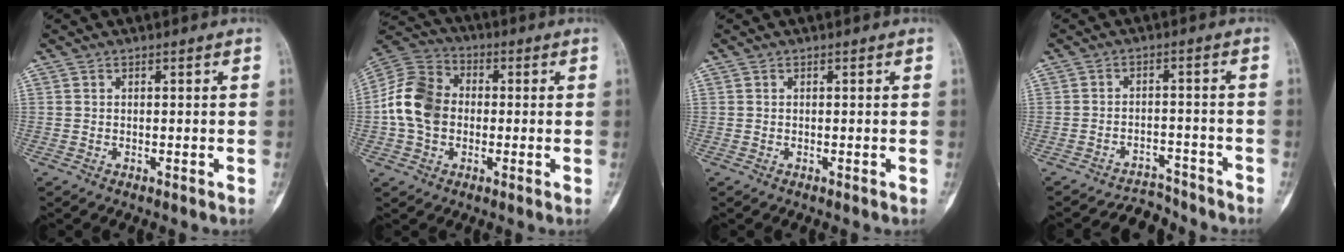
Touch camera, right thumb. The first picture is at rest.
{"total": 12.0, "force": [-0.9, 9.2, 7.5], "torque": [-0.135, 0.030, -0.031]}
{"total": 0.0}
{"total": 5.1, "force": [-4.8, 1.1, -1.2], "torque": [0.020, 0.058, -0.074]}